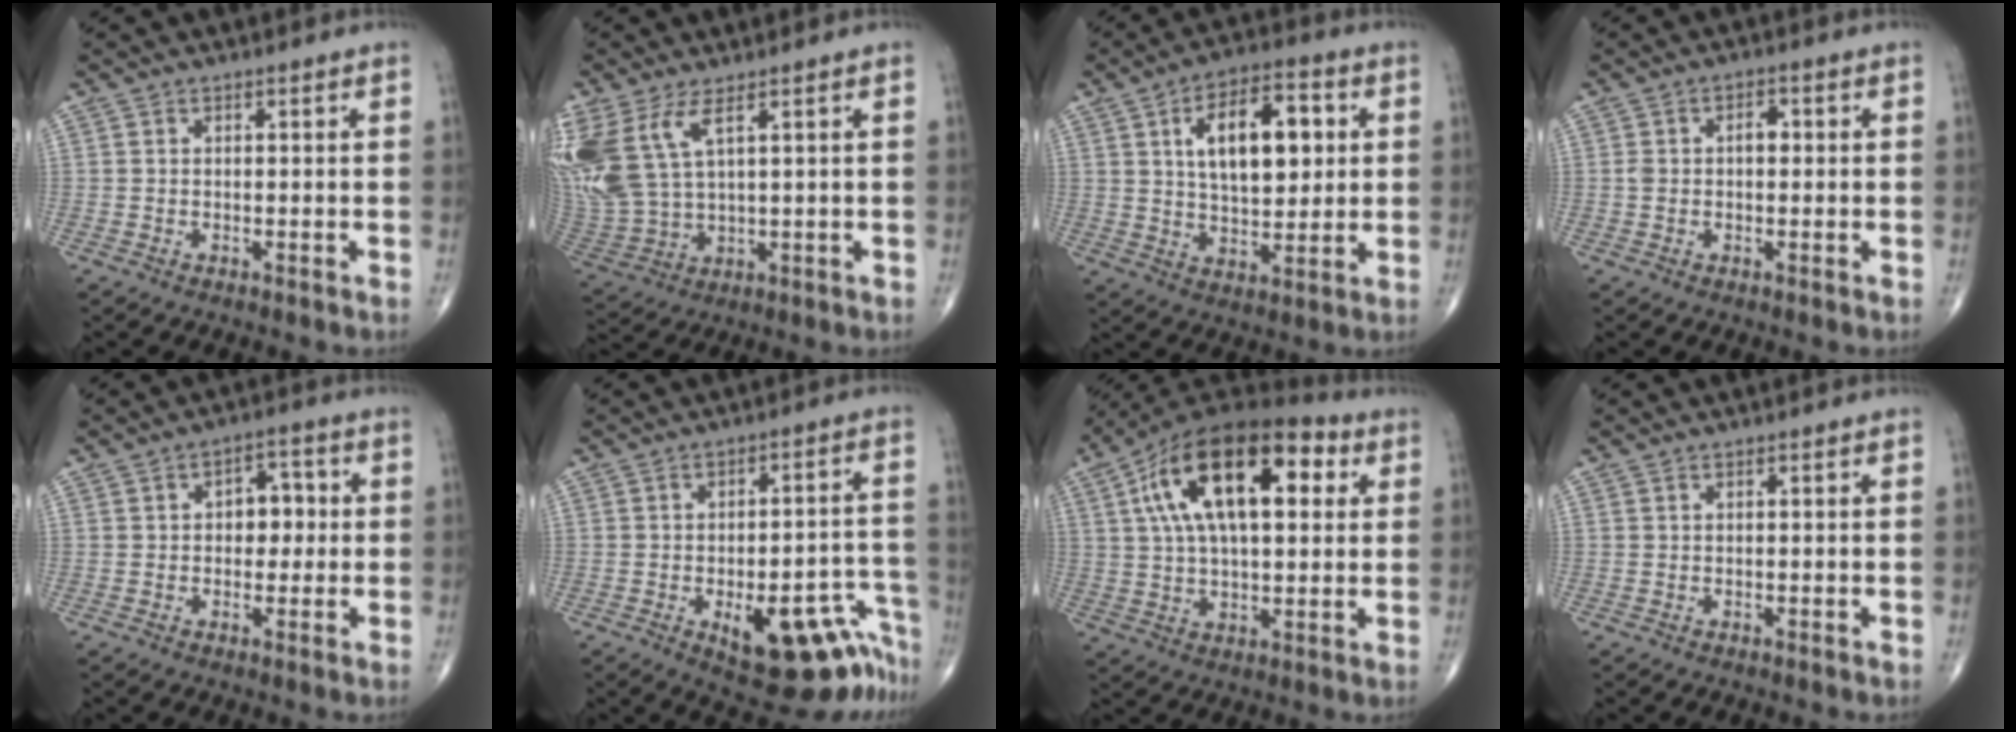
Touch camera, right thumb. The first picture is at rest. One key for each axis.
{"total": 14.7, "fx": 6.0, "fy": 6.9, "fz": 11.5, "tx": -0.285, "ty": -0.017, "tz": 0.136}
{"total": 15.0, "fx": 3.6, "fy": 7.5, "fz": 12.4, "tx": -0.173, "ty": 0.000, "tz": 0.059}
{"total": 3.4, "fx": 0.2, "fy": 2.1, "fz": 2.6, "tx": -0.048, "ty": 0.017, "tz": 0.003}
{"total": 5.9, "fx": 0.4, "fy": 4.0, "fz": 4.3, "tx": -0.031, "ty": 0.012, "tz": 0.001}
{"total": 17.3, "fx": -9.7, "fy": 7.0, "fz": 12.5, "tx": -0.077, "ty": 0.081, "tz": -0.120}
{"total": 22.2, "fx": 6.6, "fy": 10.7, "fz": 18.3, "tx": -0.306, "ty": 0.021, "tz": 0.102}
{"total": 0.0}